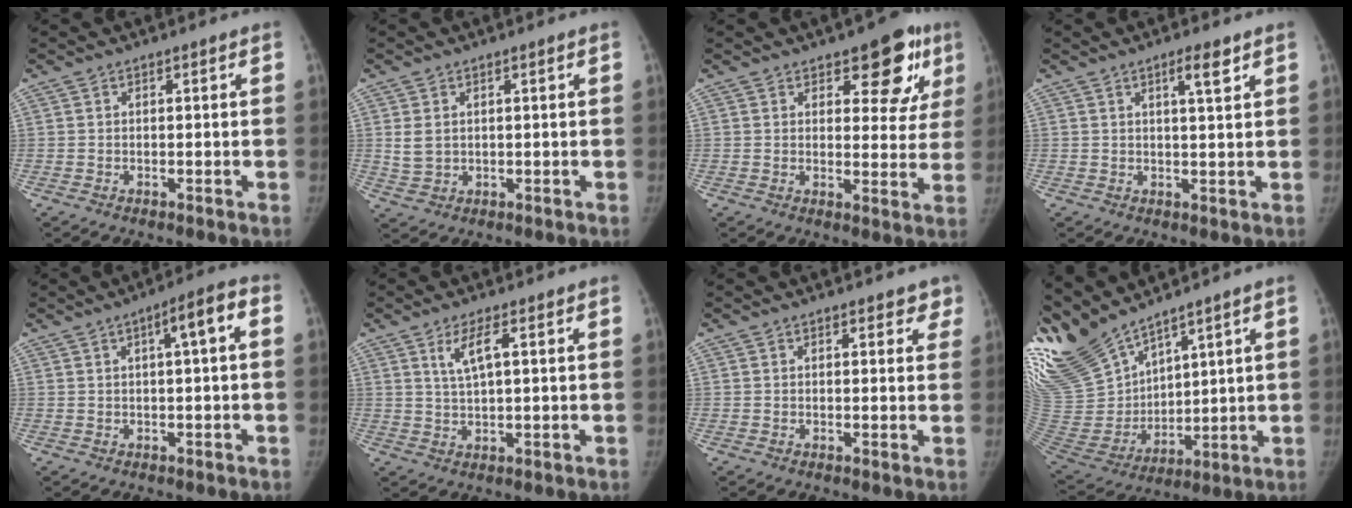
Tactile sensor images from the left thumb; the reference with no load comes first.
{"total": 3.6, "force": [0.8, 2.8, 2.1], "torque": [-0.036, -0.007, 0.025]}
{"total": 10.7, "force": [5.9, 5.4, 7.2], "torque": [-0.039, -0.024, 0.072]}
{"total": 3.8, "force": [2.2, 0.6, 3.0], "torque": [-0.046, -0.014, 0.035]}
{"total": 5.7, "force": [1.1, 1.1, 5.5], "torque": [-0.080, 0.026, 0.011]}
{"total": 4.7, "force": [1.9, 1.2, 4.2], "torque": [-0.086, -0.006, 0.042]}
{"total": 2.8, "force": [2.1, 1.5, 1.0], "torque": [0.025, -0.007, 0.020]}
{"total": 19.0, "force": [16.0, 5.9, 8.4], "torque": [-0.166, -0.063, 0.344]}